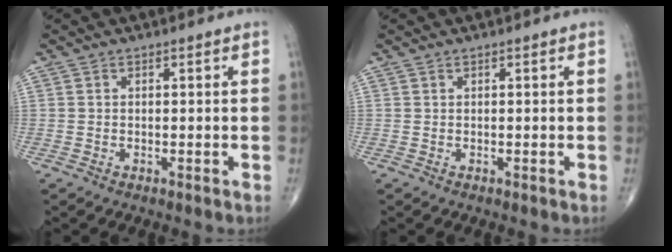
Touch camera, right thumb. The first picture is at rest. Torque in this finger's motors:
{"motor_torque": [-0.01, 0.01, 0.07, 0.08, 0.00]}